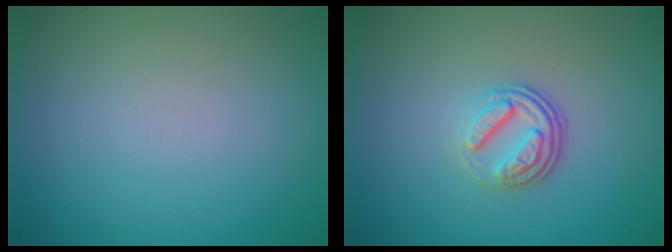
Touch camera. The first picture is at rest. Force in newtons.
{"total": 3.7, "press": 2.5, "slide": 2.7}